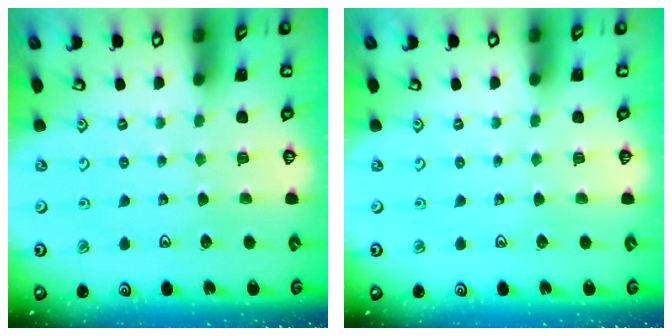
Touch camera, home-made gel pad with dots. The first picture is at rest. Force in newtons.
{"total": 0.0}